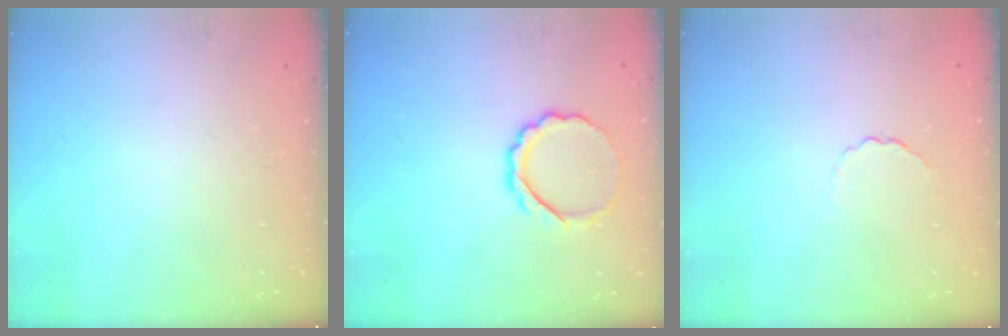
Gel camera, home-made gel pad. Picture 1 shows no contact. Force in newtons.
{"total": 7.6, "press": 7.6, "slide": 0.7}
{"total": 2.6, "press": 2.4, "slide": 0.9}